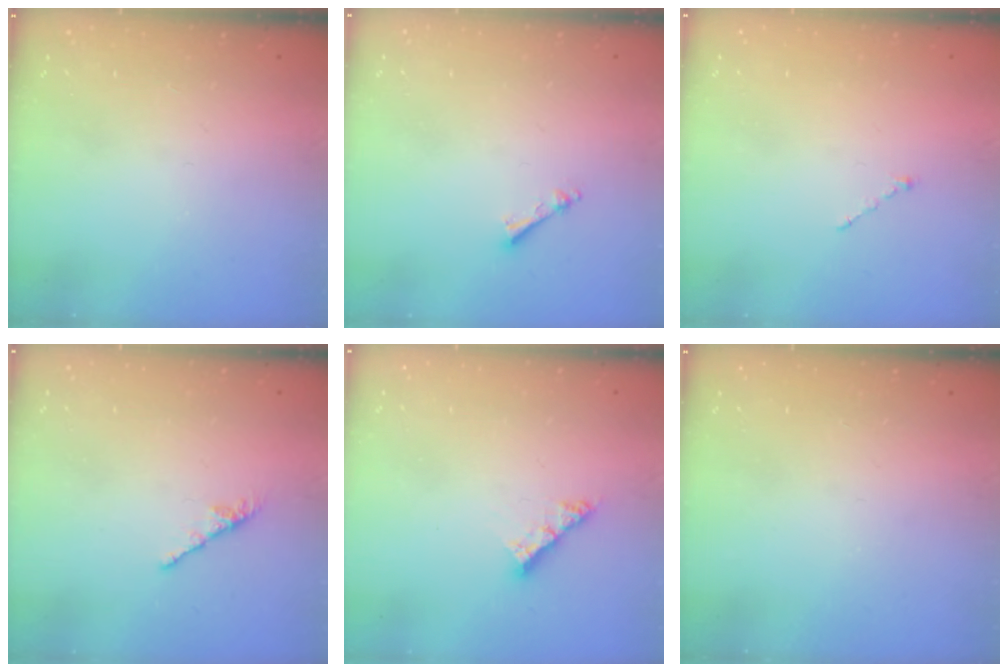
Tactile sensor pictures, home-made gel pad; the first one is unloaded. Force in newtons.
{"total": 2.5, "press": 2.5, "slide": 0.3}
{"total": 1.0, "press": 0.9, "slide": 0.3}
{"total": 0.0}
{"total": 5.3, "press": 5.3, "slide": 0.6}
{"total": 0.0}